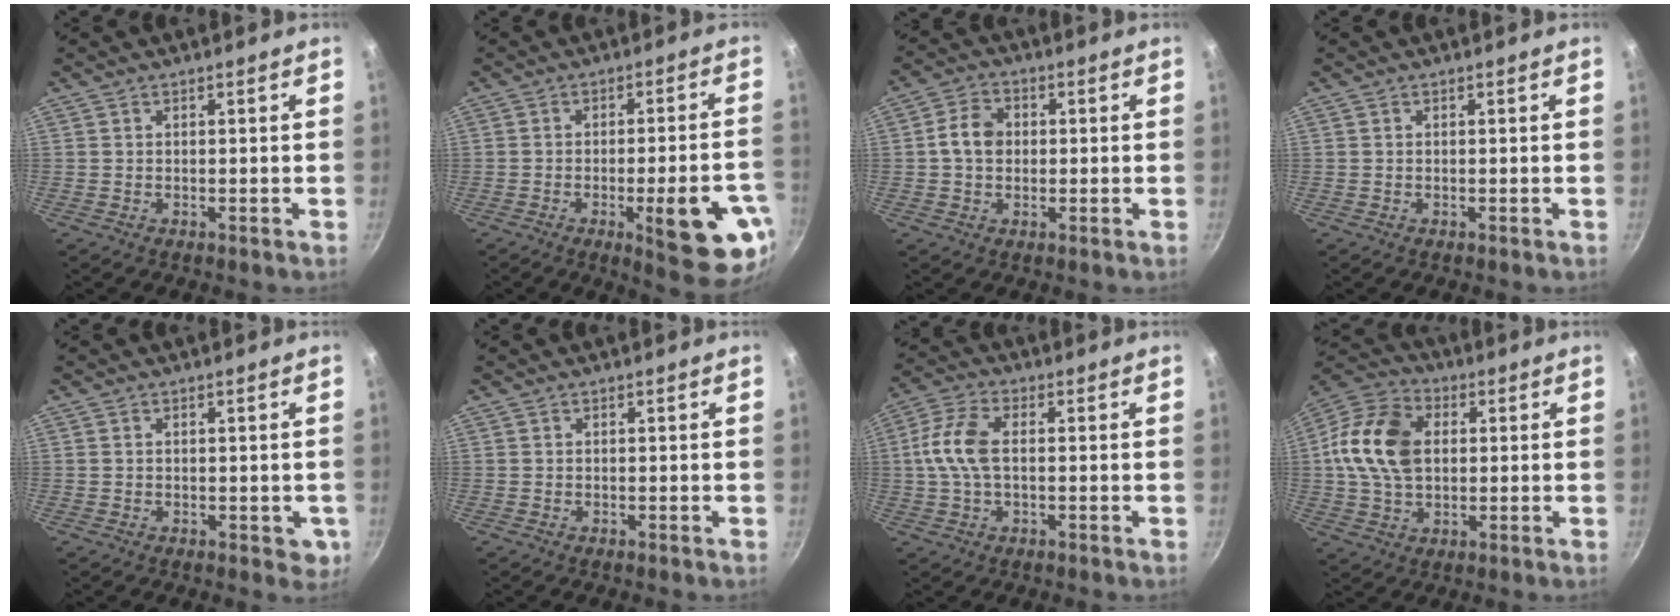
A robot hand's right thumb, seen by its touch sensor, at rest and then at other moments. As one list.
[{"total": 15.4, "force": [-5.4, 4.0, 13.8], "torque": [-0.153, 0.014, -0.066]}, {"total": 7.1, "force": [0.8, 5.2, 4.8], "torque": [-0.077, 0.012, 0.009]}, {"total": 0.0}, {"total": 3.6, "force": [-0.2, 2.3, 2.7], "torque": [-0.024, -0.001, -0.001]}, {"total": 0.0}, {"total": 8.7, "force": [0.4, 4.7, 7.3], "torque": [-0.157, 0.021, -0.001]}, {"total": 15.8, "force": [1.9, 11.1, 11.1], "torque": [-0.194, 0.019, 0.020]}]